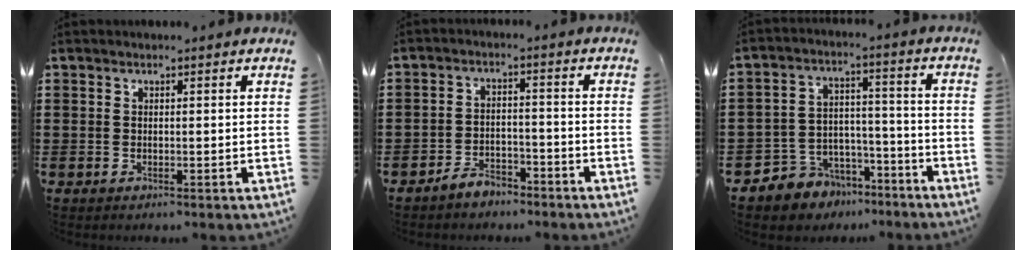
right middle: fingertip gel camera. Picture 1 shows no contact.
{"total": 3.9, "force": [-3.7, 1.1, 0.5], "torque": [-0.012, 0.007, -0.076]}
{"total": 6.0, "force": [-5.1, 3.1, -0.6], "torque": [-0.006, 0.015, -0.103]}